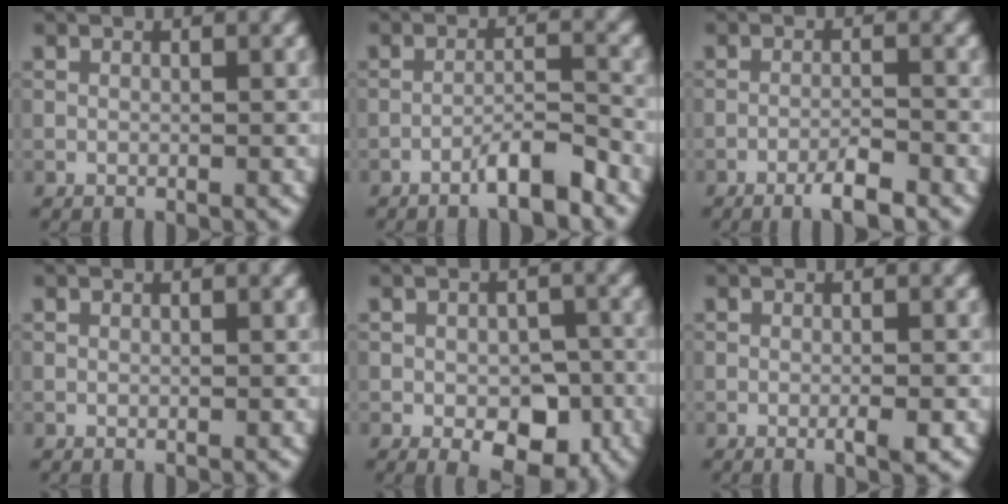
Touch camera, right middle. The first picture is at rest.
{"total": 3.8, "force": [-2.8, 0.4, 2.6], "torque": [-0.041, 0.011, -0.054]}
{"total": 2.7, "force": [-1.9, 0.3, 2.0], "torque": [-0.034, 0.003, -0.037]}
{"total": 0.0}
{"total": 5.4, "force": [-1.9, 3.0, 4.1], "torque": [-0.052, -0.008, -0.026]}
{"total": 1.6, "force": [-0.6, 0.2, 1.5], "torque": [-0.023, -0.003, -0.011]}